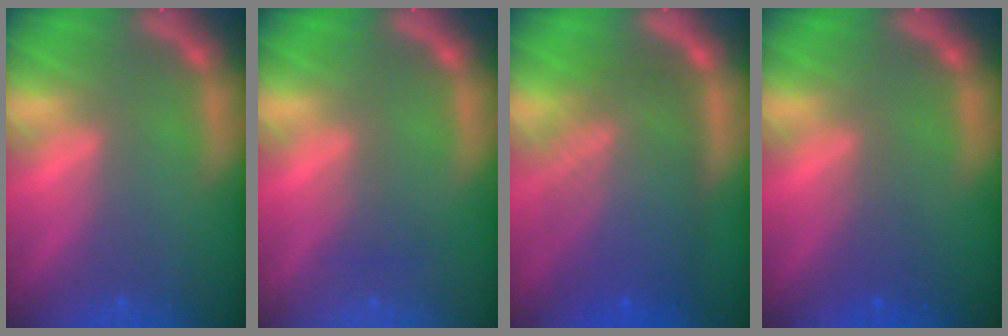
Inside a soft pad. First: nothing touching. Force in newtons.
{"total": 1.5}
{"total": 9.6}
{"total": 2.0}